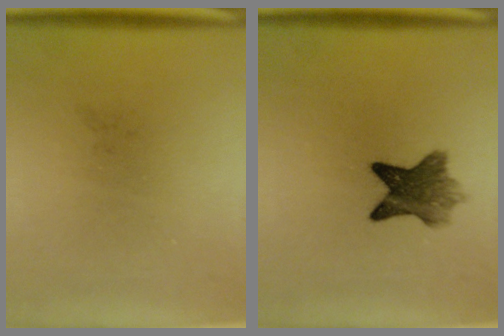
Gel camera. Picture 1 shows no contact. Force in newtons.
{"total": 6.8}